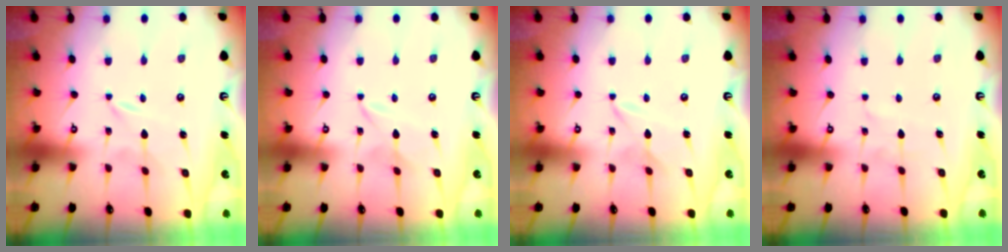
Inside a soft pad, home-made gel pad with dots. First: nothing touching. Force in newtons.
{"total": 1.9, "press": 1.9, "slide": 0.2}
{"total": 2.4, "press": 2.4, "slide": 0.3}
{"total": 1.9, "press": 1.9, "slide": 0.2}